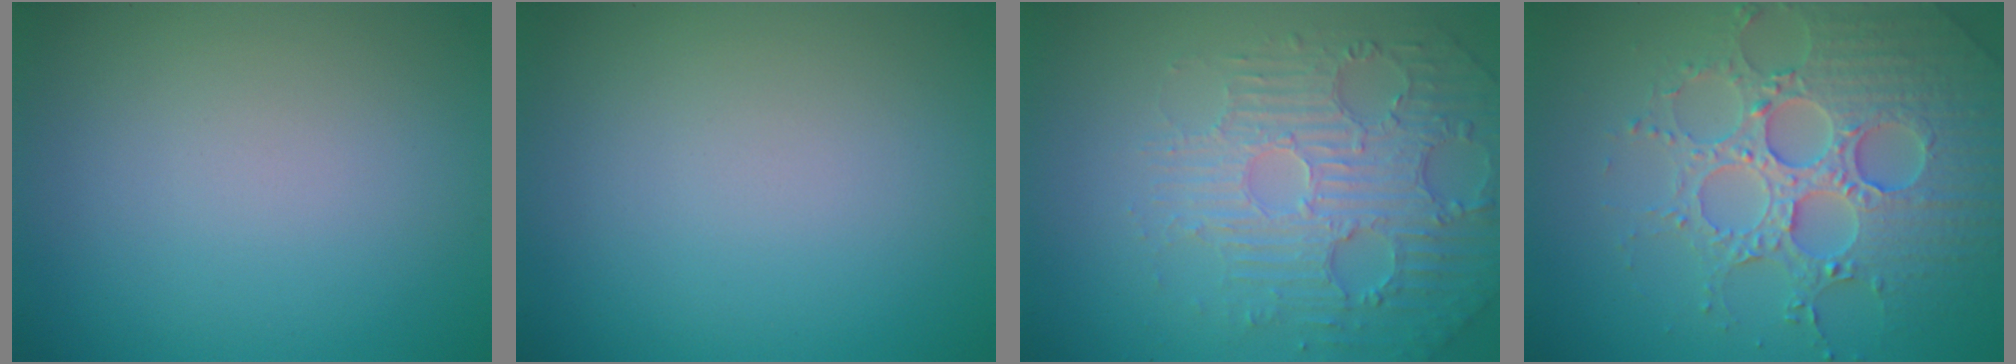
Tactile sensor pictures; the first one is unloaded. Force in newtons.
{"total": 0.0}
{"total": 5.5, "press": 3.8, "slide": 4.0}
{"total": 5.5, "press": 5.4, "slide": 1.3}